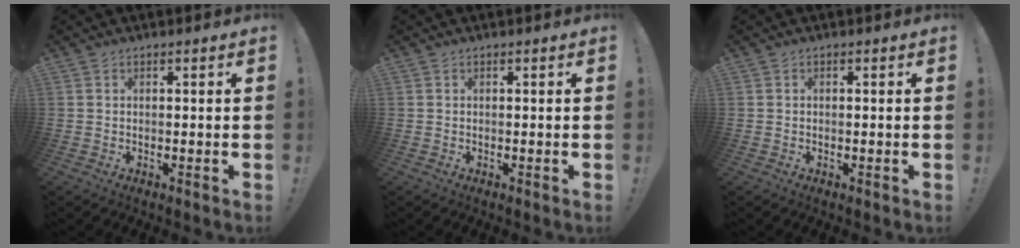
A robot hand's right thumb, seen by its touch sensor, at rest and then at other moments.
{"total": 0.0}
{"total": 0.0}